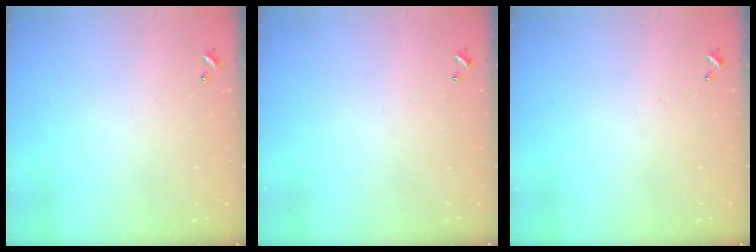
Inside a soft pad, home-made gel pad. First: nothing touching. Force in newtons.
{"total": 0.0}
{"total": 0.0}